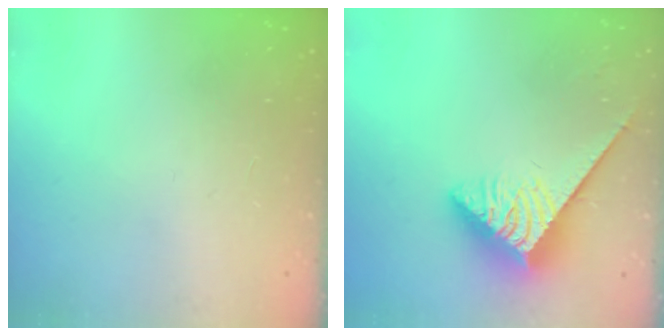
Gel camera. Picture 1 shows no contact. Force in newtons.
{"total": 3.6, "press": 3.5, "slide": 0.4}